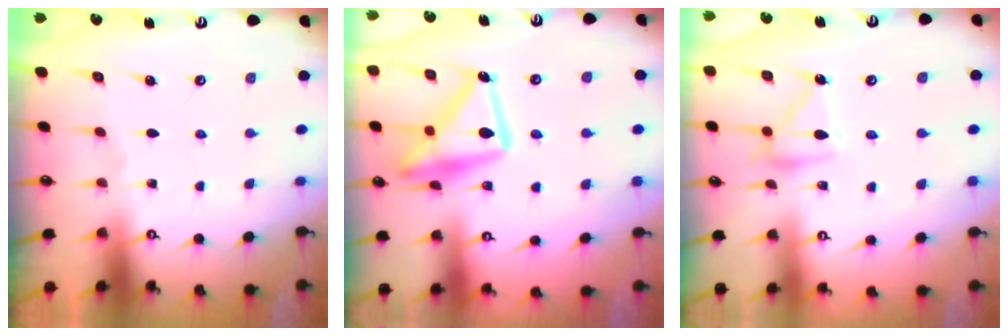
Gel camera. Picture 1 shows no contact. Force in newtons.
{"total": 17.7, "press": 17.6, "slide": 1.3}
{"total": 11.6, "press": 11.5, "slide": 0.8}